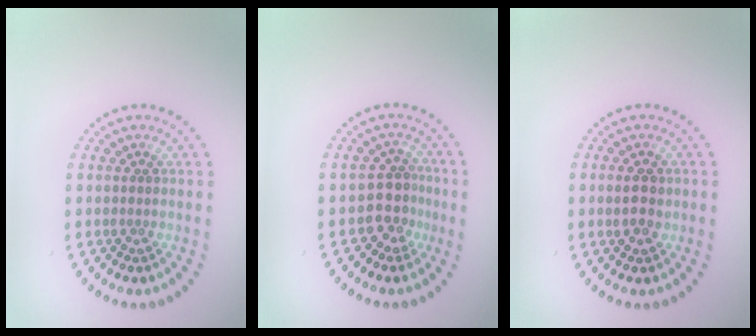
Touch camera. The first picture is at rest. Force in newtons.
{"total": 2.8, "press": 2.3, "slide": 1.6}
{"total": 2.1, "press": 2.1, "slide": 0.3}